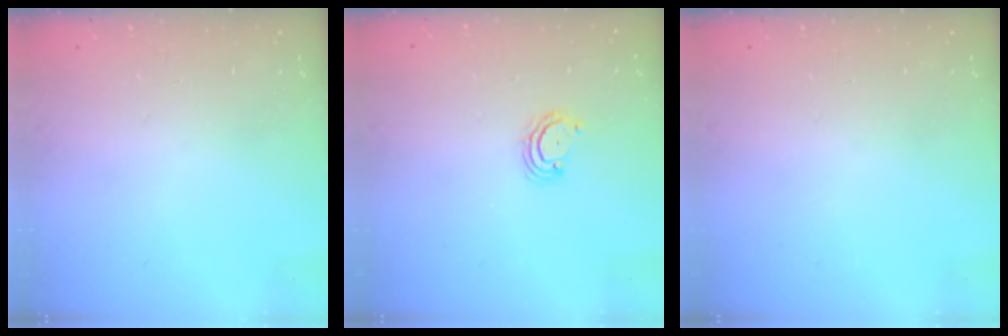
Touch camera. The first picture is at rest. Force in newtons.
{"total": 3.6, "press": 3.6, "slide": 0.4}
{"total": 0.0}